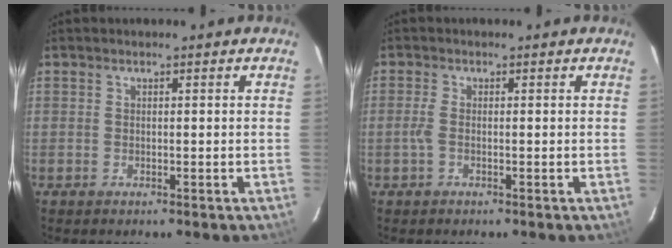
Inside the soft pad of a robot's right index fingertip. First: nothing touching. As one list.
[{"total": 1.8, "force": [-0.4, 0.4, 1.7], "torque": [-0.037, -0.001, -0.010]}]